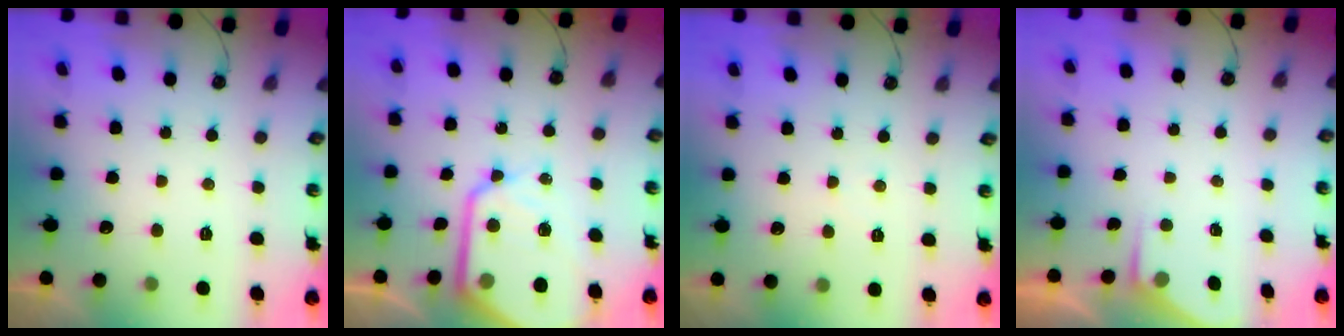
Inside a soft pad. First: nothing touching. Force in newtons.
{"total": 16.4, "press": 16.3, "slide": 1.5}
{"total": 2.5, "press": 2.4, "slide": 0.4}
{"total": 2.6, "press": 2.5, "slide": 0.4}